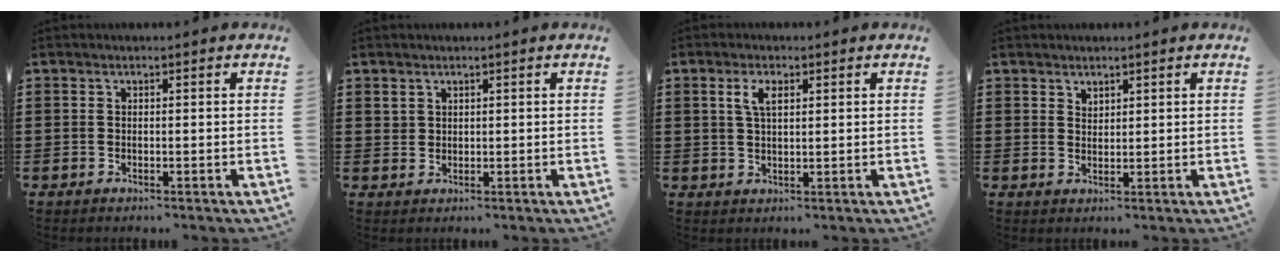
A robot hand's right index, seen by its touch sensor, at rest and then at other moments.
{"total": 1.5, "force": [1.2, 0.9, 0.1], "torque": [-0.005, 0.002, 0.024]}
{"total": 3.4, "force": [1.3, 1.4, 2.8], "torque": [-0.061, 0.008, 0.020]}
{"total": 1.6, "force": [1.4, 0.7, 0.0], "torque": [-0.002, 0.002, 0.029]}